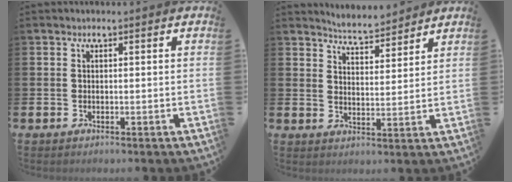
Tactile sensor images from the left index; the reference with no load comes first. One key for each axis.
{"total": 5.0, "fx": 5.0, "fy": 0.3, "fz": 0.0, "tx": -0.012, "ty": -0.033, "tz": 0.090}